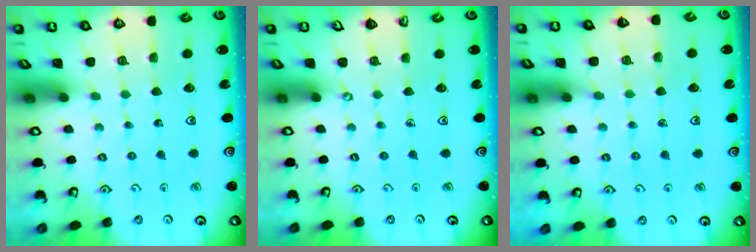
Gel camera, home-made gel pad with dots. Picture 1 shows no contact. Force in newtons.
{"total": 0.0}
{"total": 4.3, "press": 4.3, "slide": 0.6}